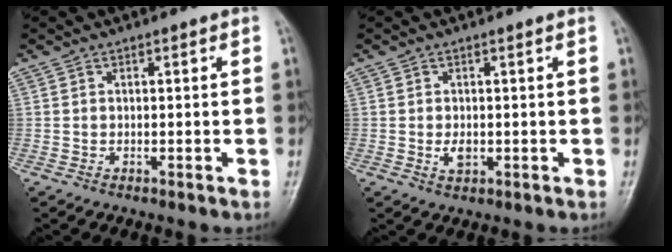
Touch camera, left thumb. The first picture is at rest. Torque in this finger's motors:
{"motor_torque": [-0.11, 0.14, 0.48, -0.02, 0.00]}